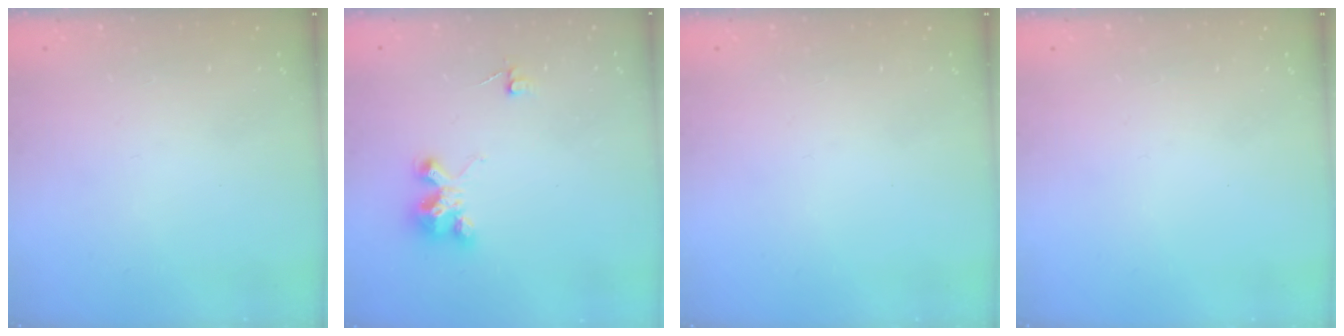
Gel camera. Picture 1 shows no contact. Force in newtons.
{"total": 4.1, "press": 4.1, "slide": 0.2}
{"total": 0.0}
{"total": 0.0}